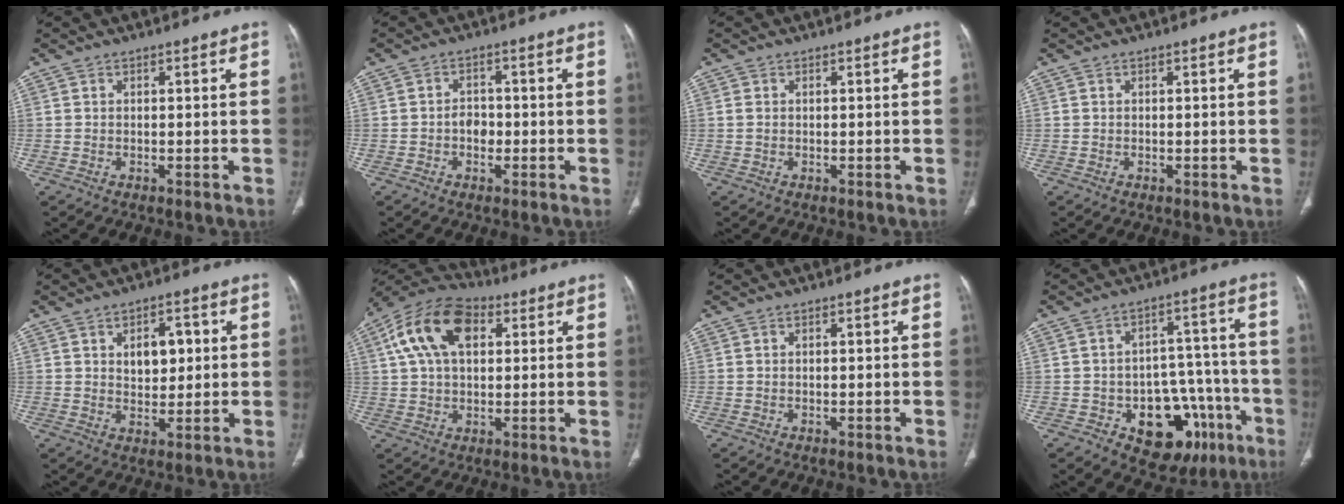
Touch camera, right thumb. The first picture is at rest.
{"total": 3.2, "force": [-0.8, 2.5, 1.8], "torque": [-0.011, 0.009, -0.018]}
{"total": 0.8, "force": [0.2, 0.5, 0.6], "torque": [-0.023, 0.010, 0.009]}
{"total": 0.0}
{"total": 6.9, "force": [1.7, 4.3, 5.1], "torque": [-0.048, -0.007, 0.029]}
{"total": 15.2, "force": [5.0, 9.1, 11.1], "torque": [-0.197, 0.018, 0.083]}
{"total": 0.6, "force": [0.1, 0.2, 0.5], "torque": [-0.016, 0.005, 0.005]}
{"total": 17.3, "force": [-7.8, 10.7, 11.1], "torque": [-0.100, 0.058, -0.095]}